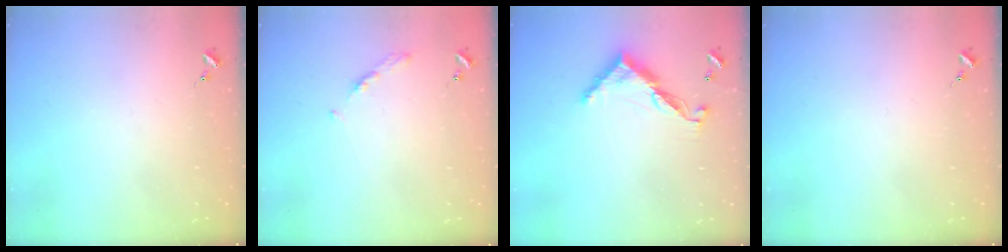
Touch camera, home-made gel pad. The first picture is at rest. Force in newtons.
{"total": 4.1, "press": 4.1, "slide": 0.5}
{"total": 10.6, "press": 10.6, "slide": 0.3}
{"total": 0.0}